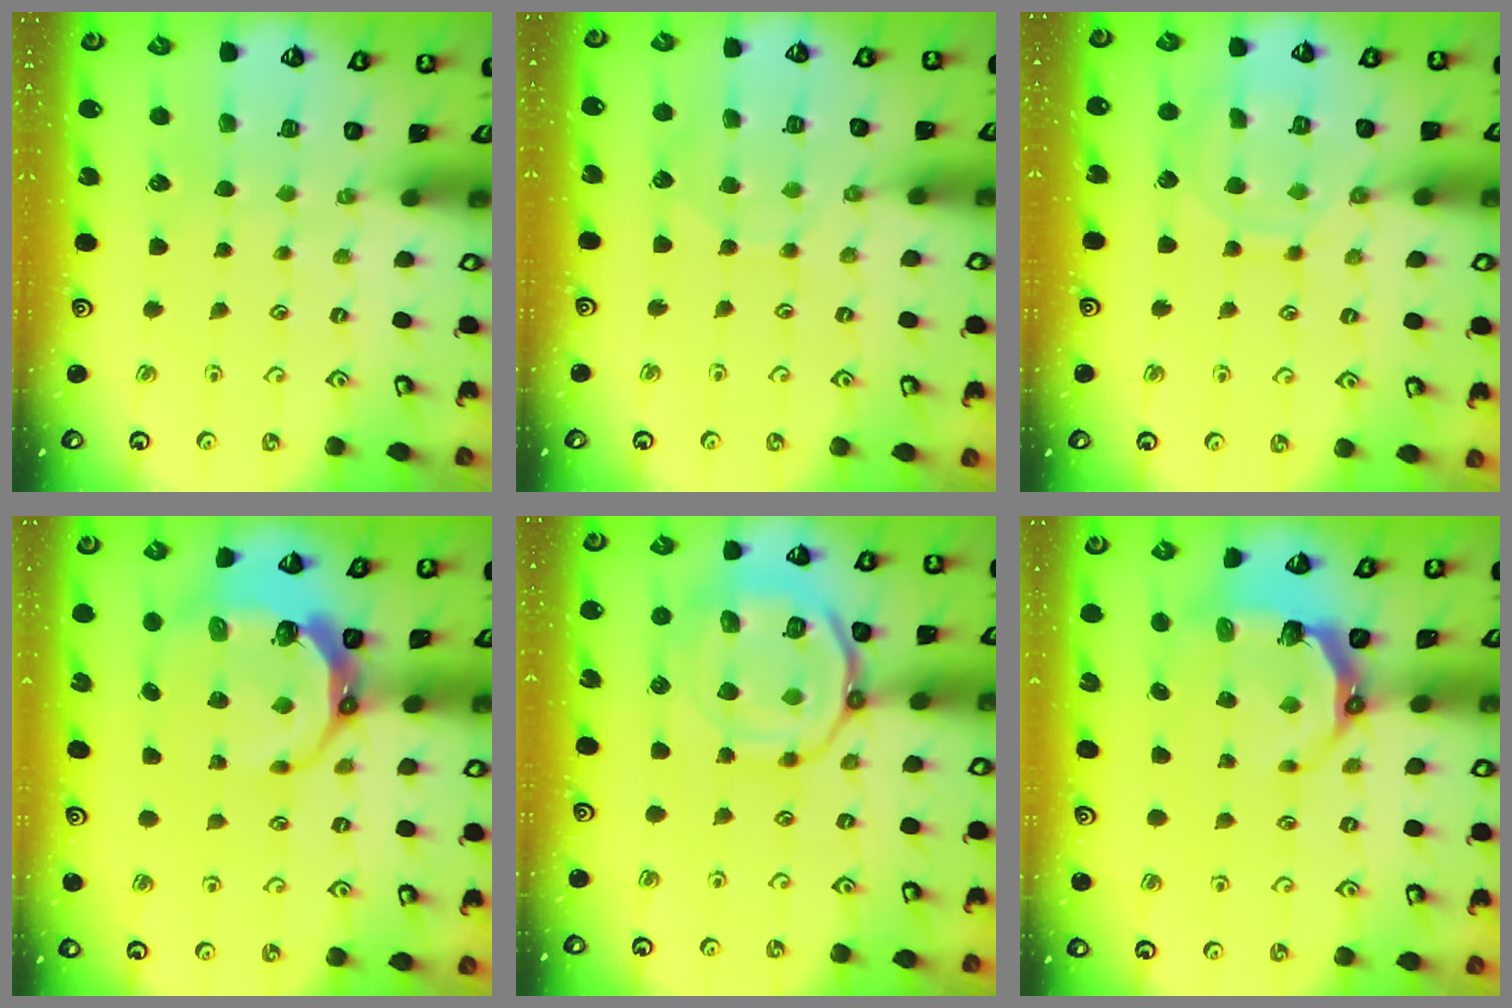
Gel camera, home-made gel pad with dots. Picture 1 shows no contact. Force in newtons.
{"total": 5.7, "press": 5.7, "slide": 0.6}
{"total": 11.1, "press": 11.0, "slide": 0.7}
{"total": 9.6, "press": 8.7, "slide": 4.0}
{"total": 15.3, "press": 15.3, "slide": 1.4}
{"total": 6.2, "press": 4.7, "slide": 4.1}